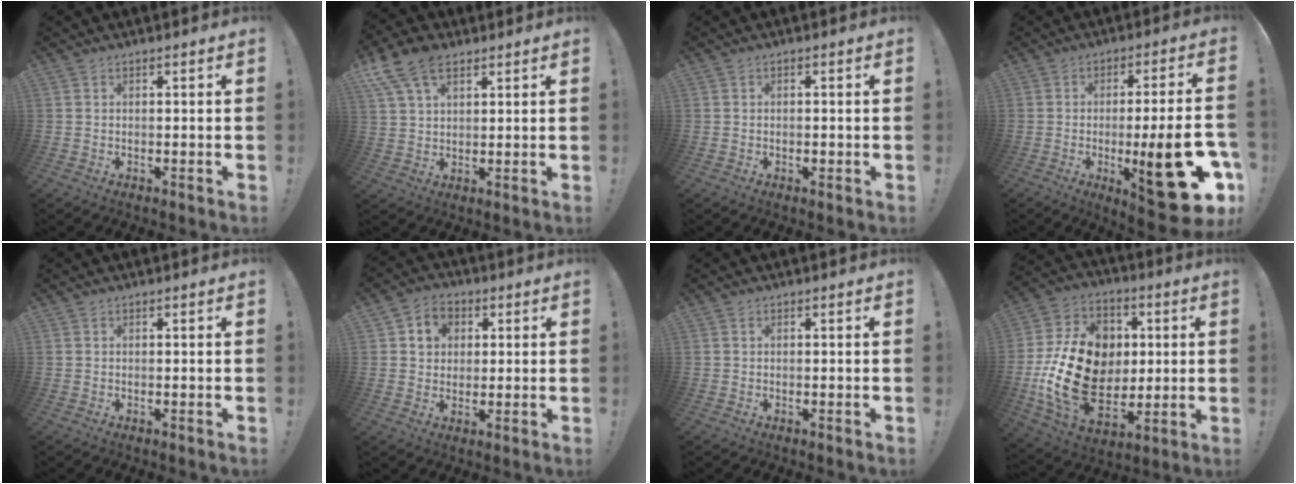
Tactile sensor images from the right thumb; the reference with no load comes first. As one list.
[{"total": 11.2, "force": [6.2, 6.6, 6.6], "torque": [-0.115, -0.014, 0.123]}, {"total": 1.0, "force": [-0.5, 0.7, 0.4], "torque": [-0.009, 0.004, -0.008]}, {"total": 22.0, "force": [-6.8, 5.0, 20.3], "torque": [-0.280, 0.016, -0.094]}, {"total": 0.0}, {"total": 7.2, "force": [2.6, 6.2, 2.4], "torque": [-0.031, -0.001, 0.050]}, {"total": 0.0}, {"total": 24.8, "force": [-0.5, 18.5, 16.5], "torque": [-0.312, 0.010, 0.017]}]